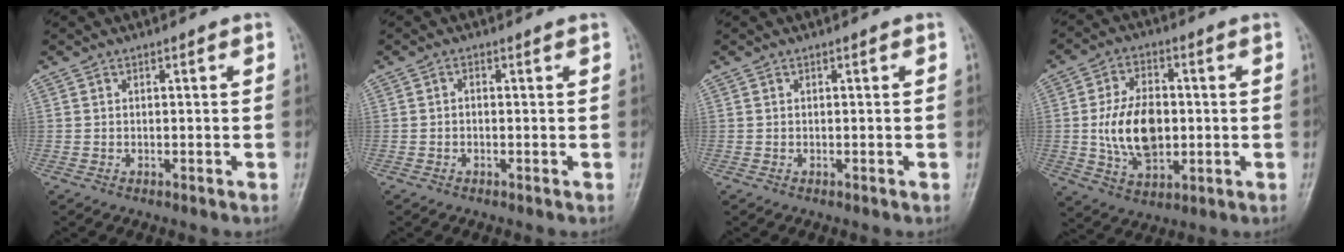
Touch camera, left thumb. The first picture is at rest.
{"total": 0.8, "force": [0.0, 0.4, 0.6], "torque": [-0.005, 0.004, -0.003]}
{"total": 0.0}
{"total": 12.6, "force": [-0.2, 7.9, 9.8], "torque": [-0.161, 0.002, 0.003]}